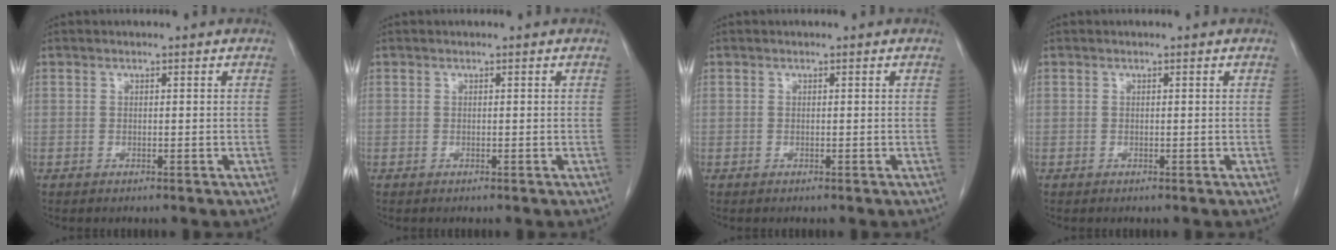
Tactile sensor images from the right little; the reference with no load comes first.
{"total": 0.0}
{"total": 0.0}
{"total": 0.0}